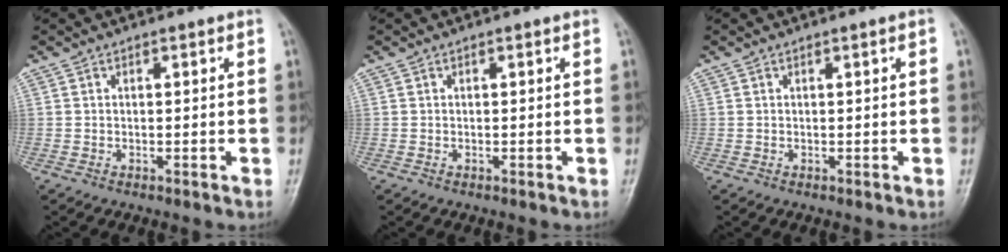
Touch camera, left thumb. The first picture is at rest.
{"total": 0.0}
{"total": 0.5, "force": [0.0, 0.0, 0.5], "torque": [-0.009, 0.000, 0.001]}